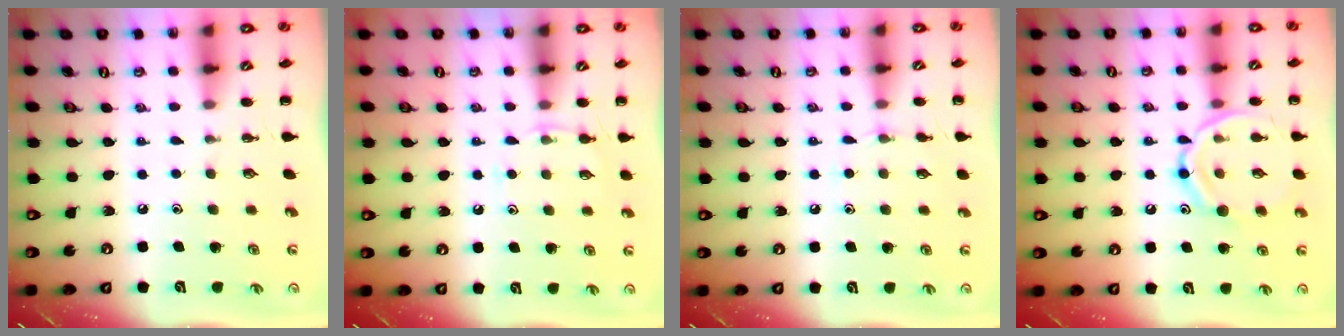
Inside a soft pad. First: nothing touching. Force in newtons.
{"total": 5.8, "press": 5.5, "slide": 1.9}
{"total": 5.8, "press": 5.4, "slide": 2.1}
{"total": 13.6, "press": 13.5, "slide": 0.9}